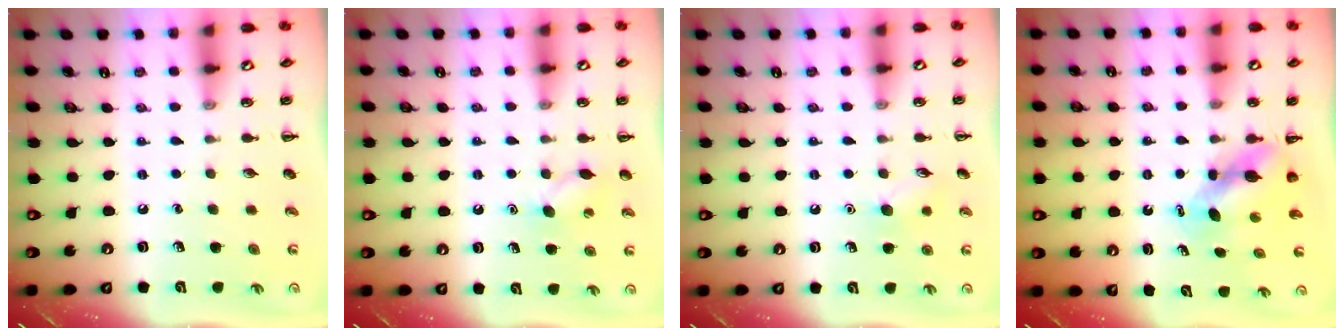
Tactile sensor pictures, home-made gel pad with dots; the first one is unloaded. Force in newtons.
{"total": 6.7, "press": 6.6, "slide": 1.6}
{"total": 7.8, "press": 7.7, "slide": 1.4}
{"total": 5.8, "press": 5.8, "slide": 0.3}